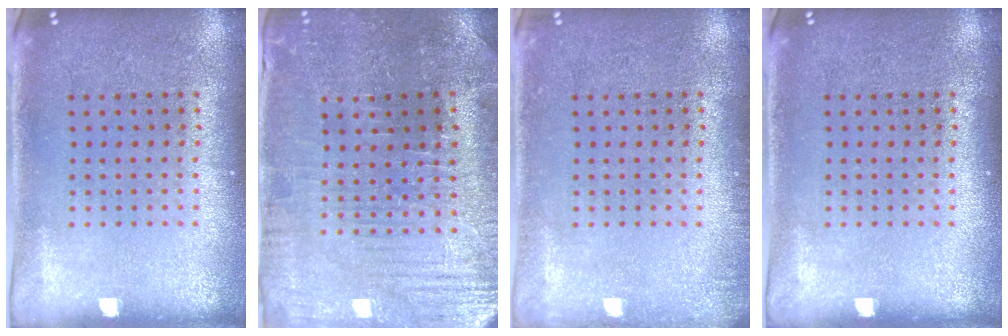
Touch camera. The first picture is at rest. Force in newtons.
{"total": 1.6, "press": 1.6, "slide": 0.4}
{"total": 1.1, "press": 1.0, "slide": 0.2}
{"total": 0.0}